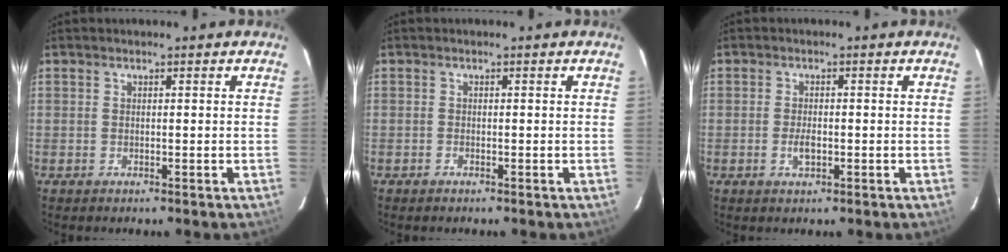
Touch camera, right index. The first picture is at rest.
{"total": 0.5, "force": [-0.5, 0.2, 0.1], "torque": [-0.002, 0.000, -0.011]}
{"total": 2.4, "force": [-0.7, 1.2, 2.0], "torque": [-0.038, -0.001, -0.012]}